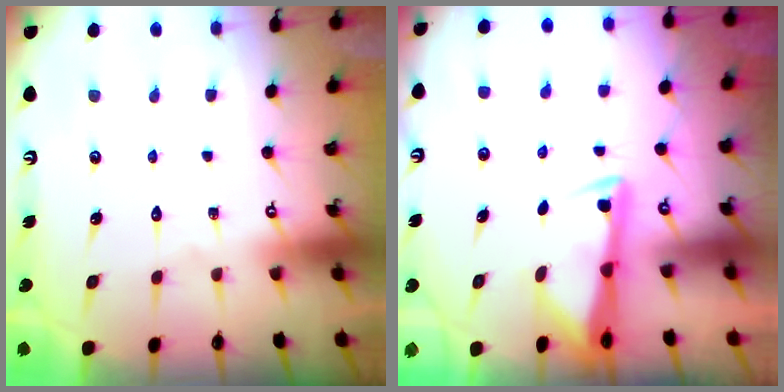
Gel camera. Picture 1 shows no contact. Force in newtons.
{"total": 3.1, "press": 3.1, "slide": 0.4}